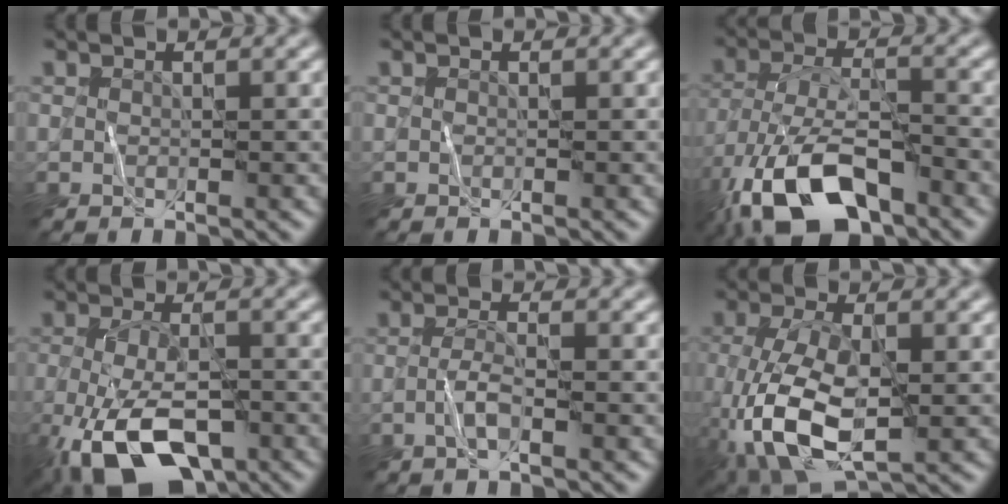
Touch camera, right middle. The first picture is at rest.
{"total": 0.0}
{"total": 12.4, "force": [-7.4, 5.2, 8.4], "torque": [-0.176, -0.017, -0.138]}
{"total": 10.2, "force": [-4.8, 4.7, 7.7], "torque": [-0.171, -0.032, -0.075]}
{"total": 1.8, "force": [-0.7, 0.1, 1.6], "torque": [-0.039, 0.004, -0.020]}
{"total": 8.5, "force": [-2.5, 3.9, 7.1], "torque": [-0.175, -0.011, -0.049]}